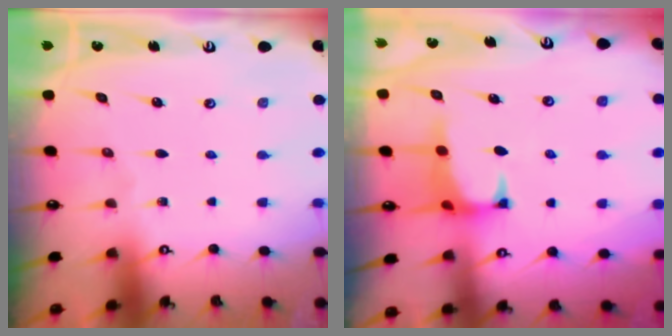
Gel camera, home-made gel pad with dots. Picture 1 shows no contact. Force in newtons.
{"total": 1.6, "press": 1.5, "slide": 0.6}